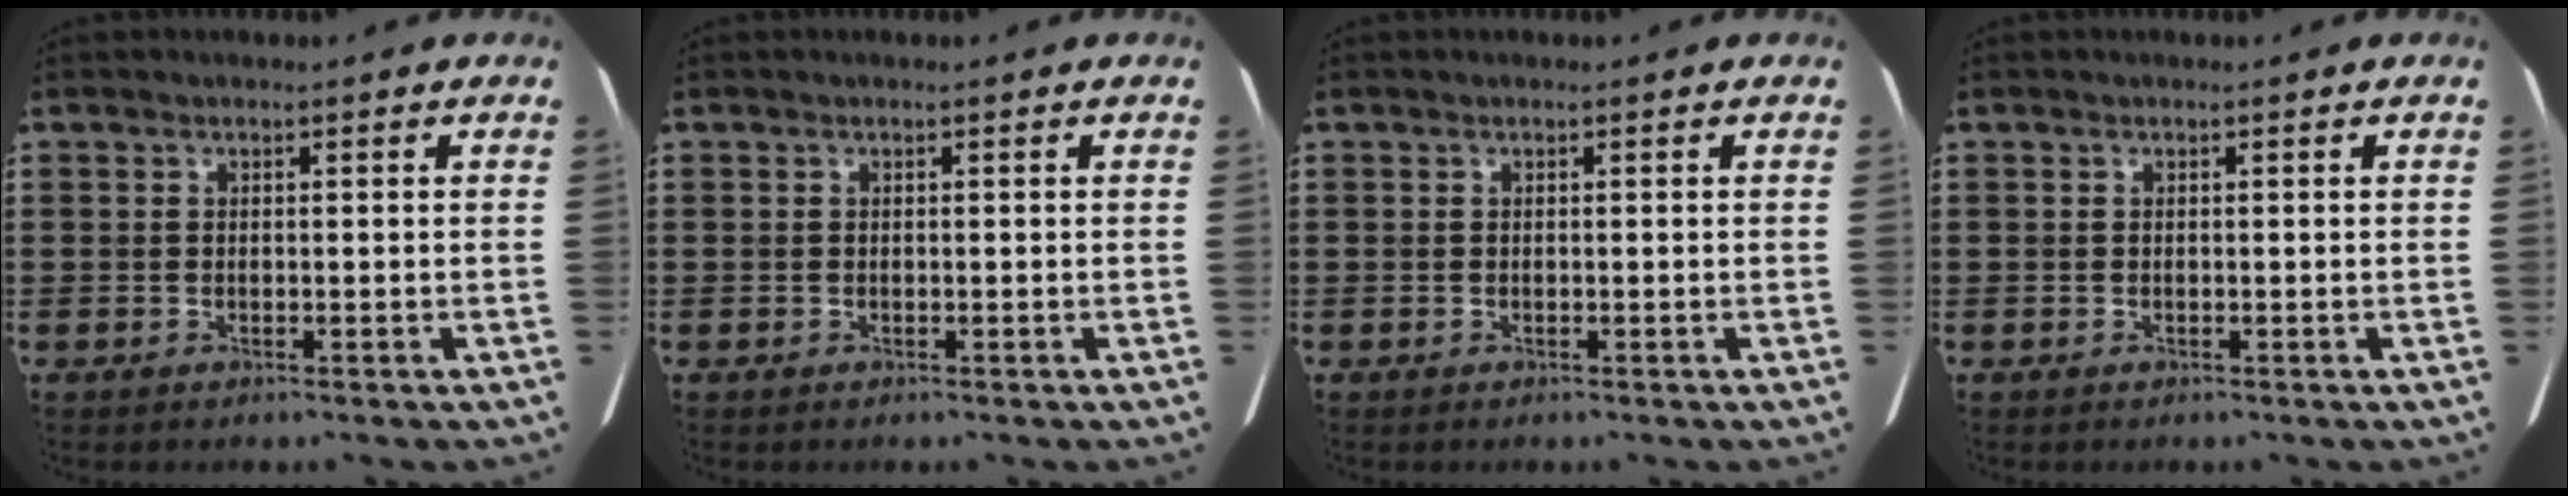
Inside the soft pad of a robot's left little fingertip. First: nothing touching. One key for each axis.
{"total": 0.0}
{"total": 0.0}
{"total": 0.0}